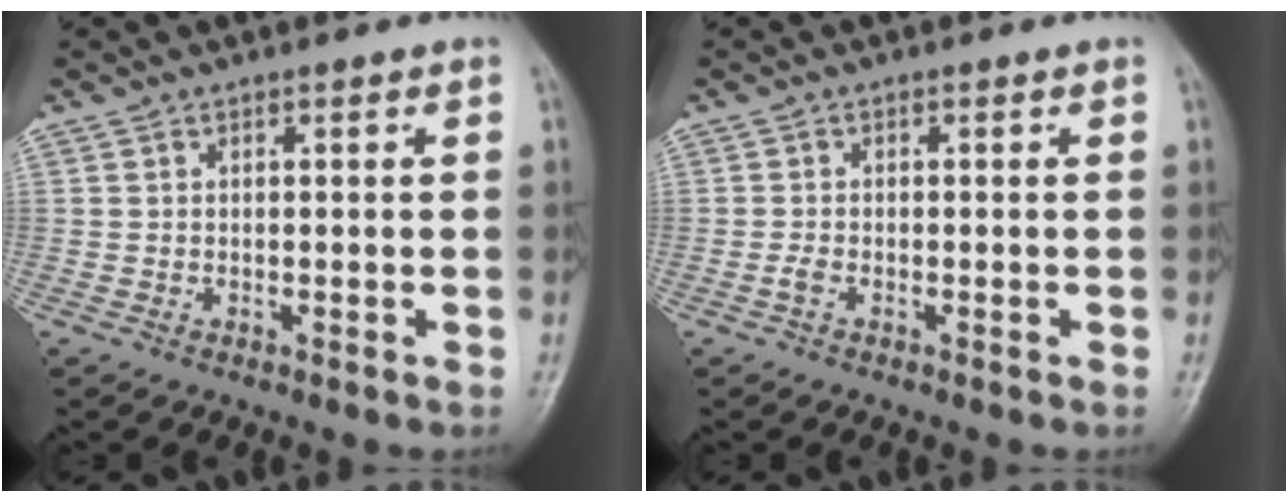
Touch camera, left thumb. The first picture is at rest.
{"total": 1.1, "force": [-0.6, 0.5, 0.7], "torque": [-0.020, -0.002, -0.014]}